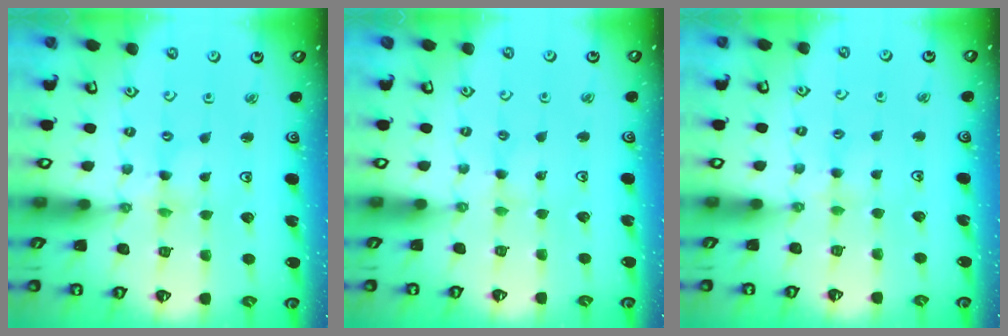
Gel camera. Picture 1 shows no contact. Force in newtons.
{"total": 1.2, "press": 1.2, "slide": 0.2}
{"total": 2.8, "press": 2.8, "slide": 0.5}